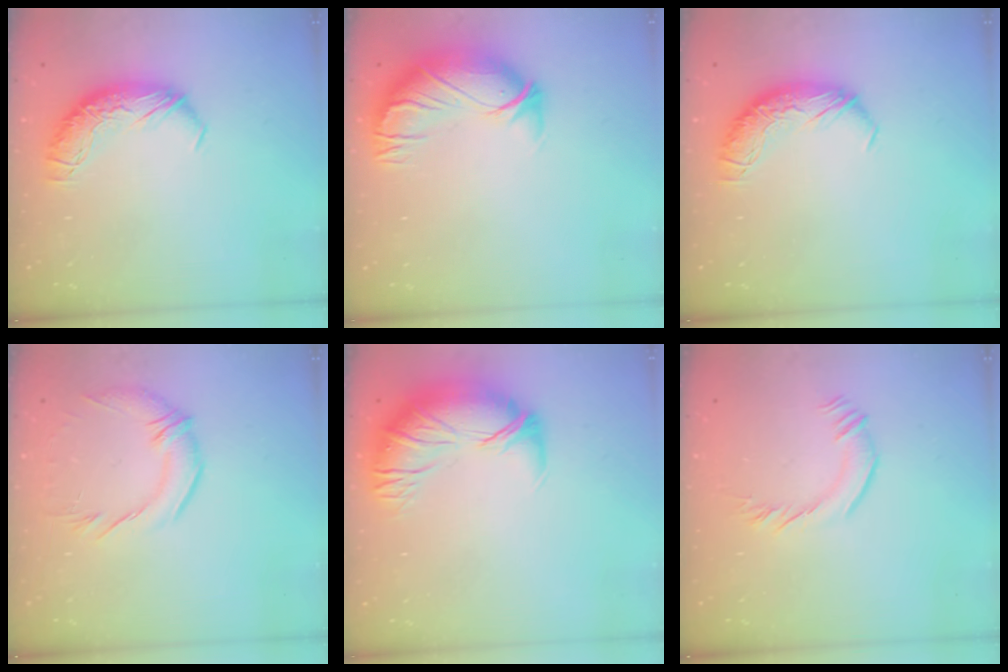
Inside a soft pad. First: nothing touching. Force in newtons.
{"total": 2.9, "press": 0.3, "slide": 2.9}
{"total": 0.0}
{"total": 3.0, "press": 1.4, "slide": 2.6}
{"total": 3.5, "press": 1.5, "slide": 3.2}
{"total": 1.7, "press": 1.4, "slide": 0.8}